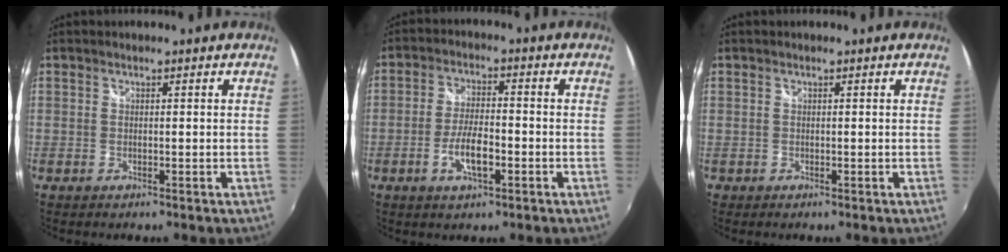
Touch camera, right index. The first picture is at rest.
{"total": 6.5, "force": [-2.6, 2.1, 5.6], "torque": [-0.113, -0.001, -0.046]}
{"total": 0.7, "force": [-0.1, 0.7, 0.0], "torque": [-0.002, 0.003, 0.000]}